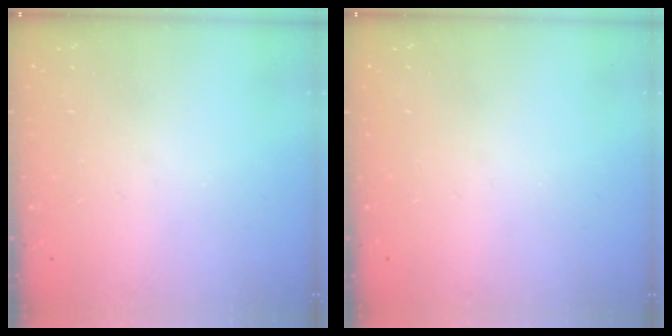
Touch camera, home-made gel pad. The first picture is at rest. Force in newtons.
{"total": 0.0}